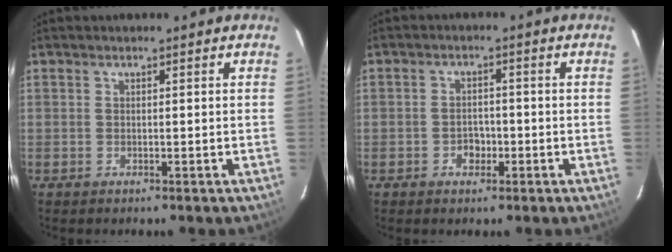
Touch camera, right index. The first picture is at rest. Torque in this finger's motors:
{"motor_torque": [-0.15, 0.03, -0.01, 0.00]}